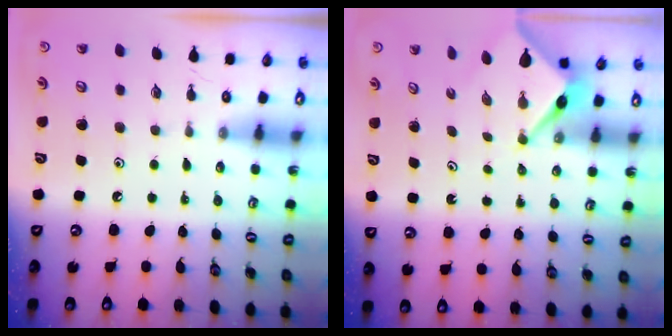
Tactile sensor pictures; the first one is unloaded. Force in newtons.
{"total": 3.9, "press": 3.9, "slide": 0.3}